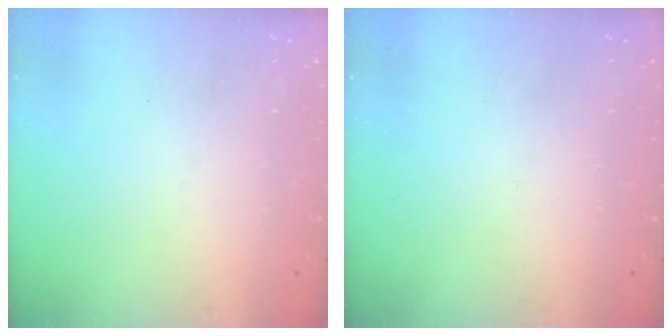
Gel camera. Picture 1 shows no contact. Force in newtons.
{"total": 1.7, "press": 1.7, "slide": 0.2}